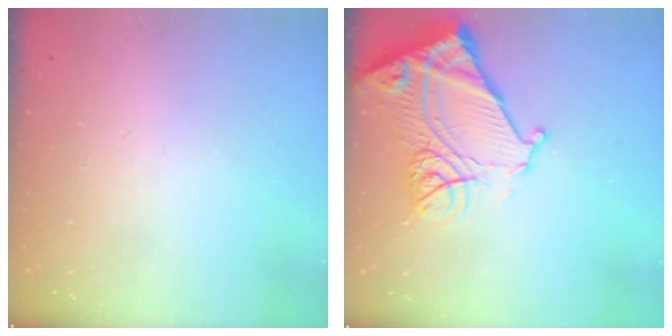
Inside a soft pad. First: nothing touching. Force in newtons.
{"total": 18.5, "press": 18.4, "slide": 1.9}